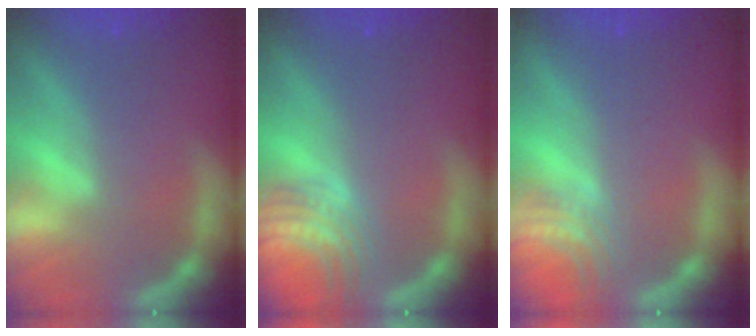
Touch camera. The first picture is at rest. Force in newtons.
{"total": 6.1}
{"total": 3.4}